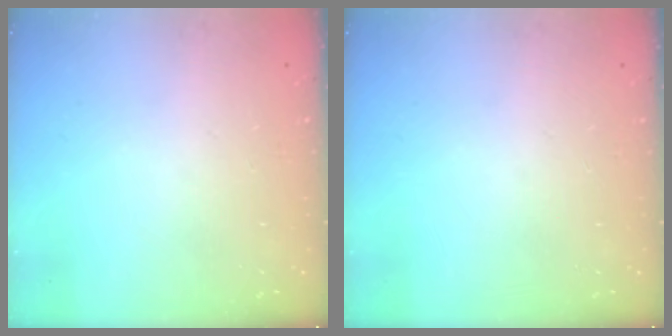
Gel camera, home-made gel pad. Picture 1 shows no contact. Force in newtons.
{"total": 0.0}